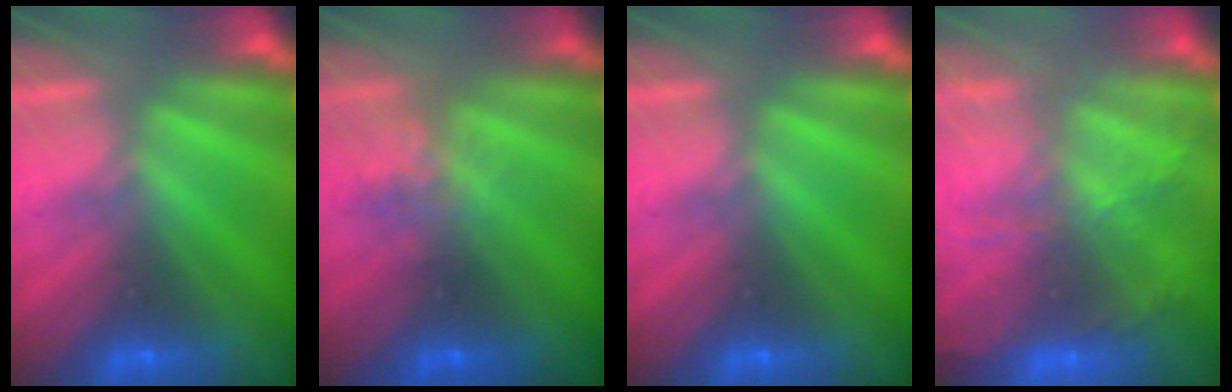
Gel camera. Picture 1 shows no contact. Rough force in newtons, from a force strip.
{"total": 2.0}
{"total": 0.0}
{"total": 9.1}